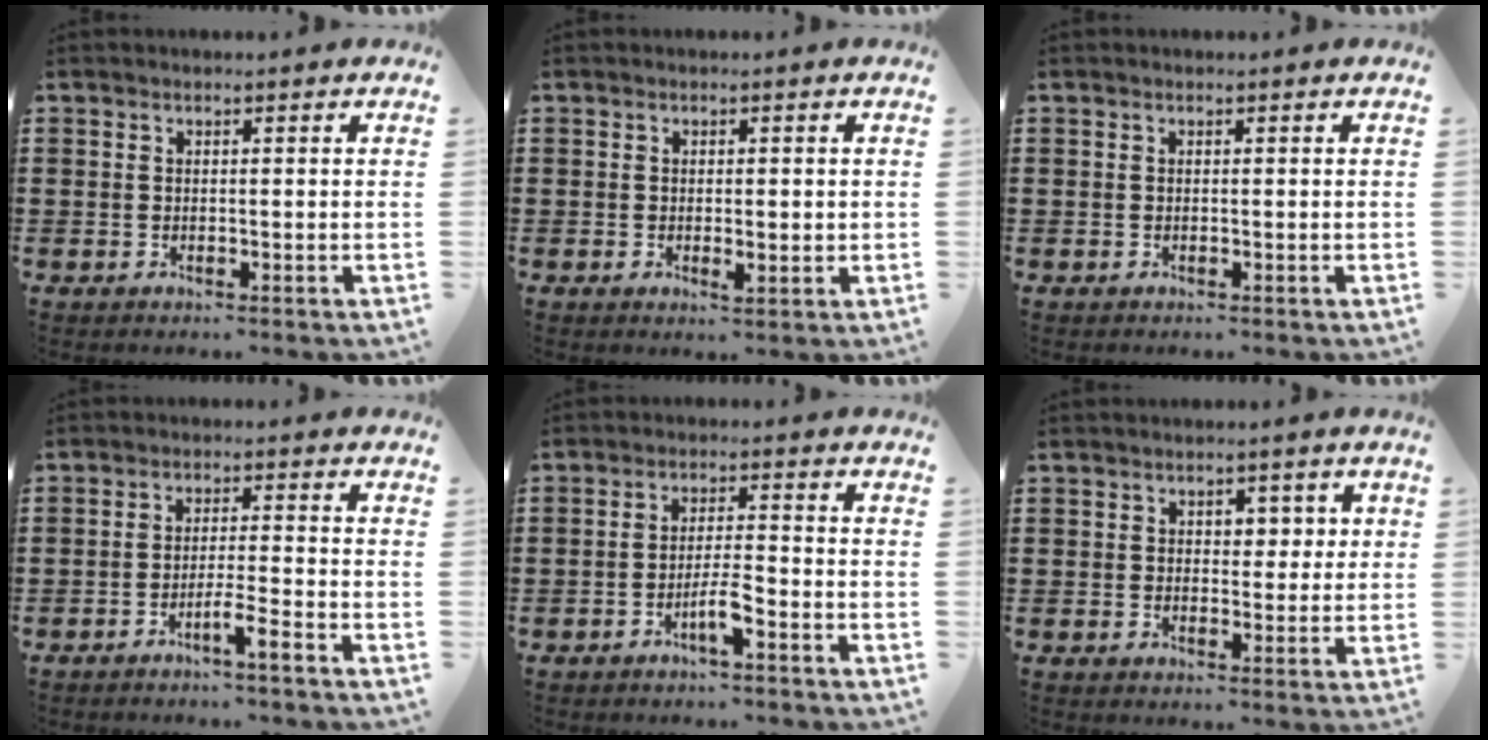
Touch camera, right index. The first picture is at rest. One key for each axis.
{"total": 1.6, "fx": -0.2, "fy": 0.8, "fz": 1.3, "tx": -0.025, "ty": 0.002, "tz": -0.003}
{"total": 0.0}
{"total": 3.8, "fx": -2.9, "fy": -0.2, "fz": 2.5, "tx": -0.041, "ty": 0.000, "tz": -0.053}
{"total": 4.1, "fx": -2.3, "fy": 0.5, "fz": 3.3, "tx": -0.071, "ty": -0.003, "tz": -0.046}
{"total": 2.8, "fx": 1.1, "fy": 2.0, "fz": 1.6, "tx": -0.021, "ty": 0.005, "tz": 0.013}